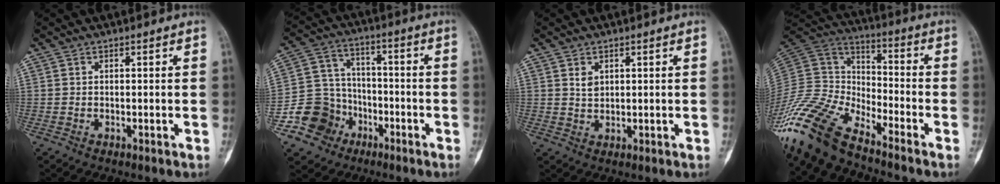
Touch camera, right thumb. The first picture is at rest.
{"total": 12.0, "force": [-5.9, 10.2, 2.4], "torque": [-0.007, 0.069, -0.103]}
{"total": 2.3, "force": [1.0, 1.6, 1.3], "torque": [-0.015, -0.007, 0.022]}
{"total": 16.2, "force": [-13.6, 5.3, 7.0], "torque": [-0.135, 0.077, -0.276]}